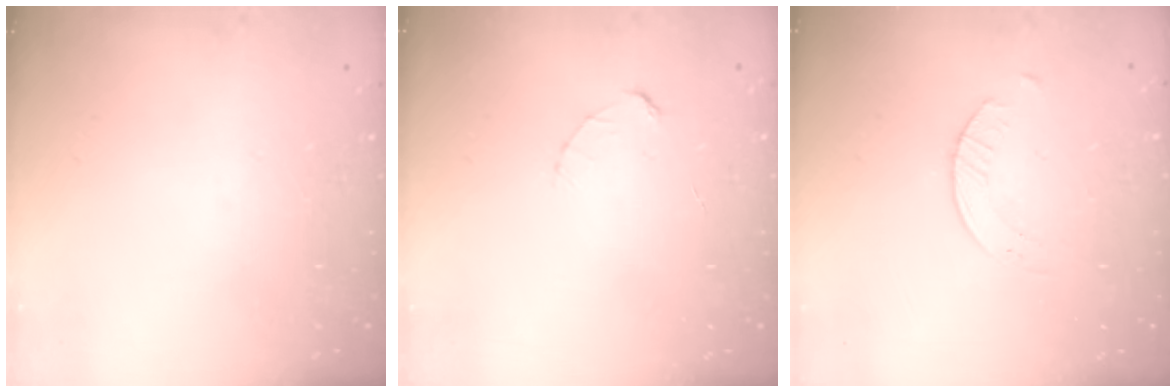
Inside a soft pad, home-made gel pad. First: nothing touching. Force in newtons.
{"total": 2.7, "press": 2.7, "slide": 0.3}
{"total": 1.6, "press": 1.6, "slide": 0.3}